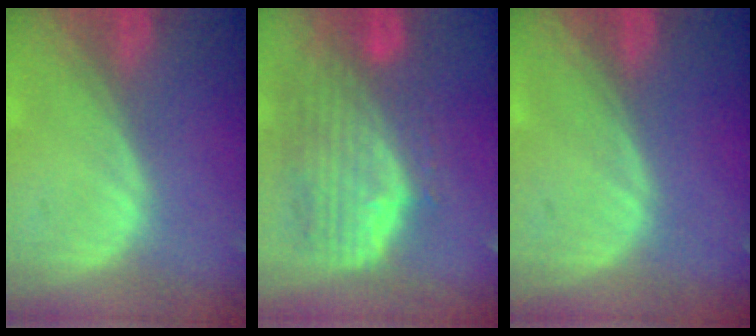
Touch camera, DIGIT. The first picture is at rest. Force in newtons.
{"total": 10.0, "press": 8.9, "slide": 4.6}
{"total": 0.0}